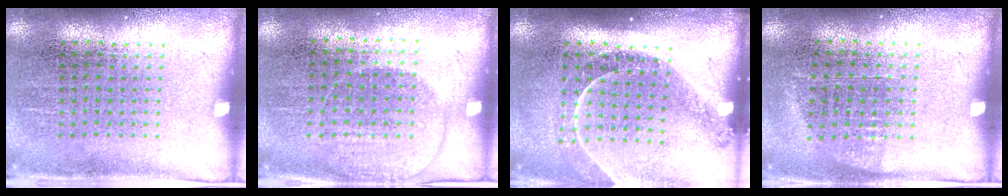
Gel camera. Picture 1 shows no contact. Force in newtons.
{"total": 1.4, "press": 1.2, "slide": 0.7}
{"total": 1.3, "press": 1.3, "slide": 0.2}
{"total": 0.7, "press": 0.6, "slide": 0.4}